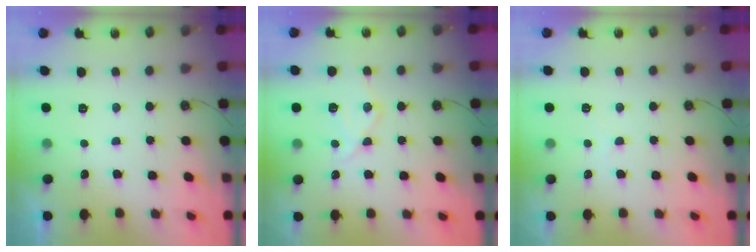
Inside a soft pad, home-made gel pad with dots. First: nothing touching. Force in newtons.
{"total": 13.4, "press": 13.3, "slide": 1.2}
{"total": 3.9, "press": 3.9, "slide": 0.5}